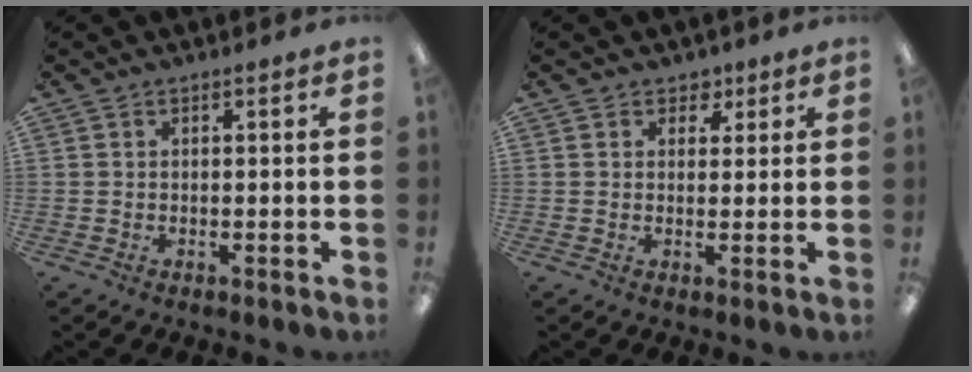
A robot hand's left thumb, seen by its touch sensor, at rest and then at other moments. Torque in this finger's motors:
{"motor_torque": [0.08, 0.08, -0.44, 0.04, 0.00]}